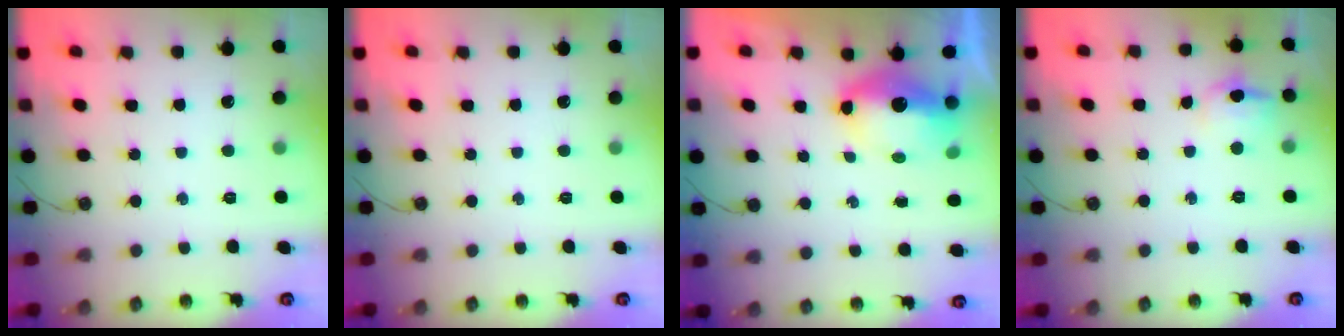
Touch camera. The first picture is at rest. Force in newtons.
{"total": 0.0}
{"total": 8.2, "press": 8.2, "slide": 0.4}
{"total": 8.2, "press": 8.1, "slide": 1.2}